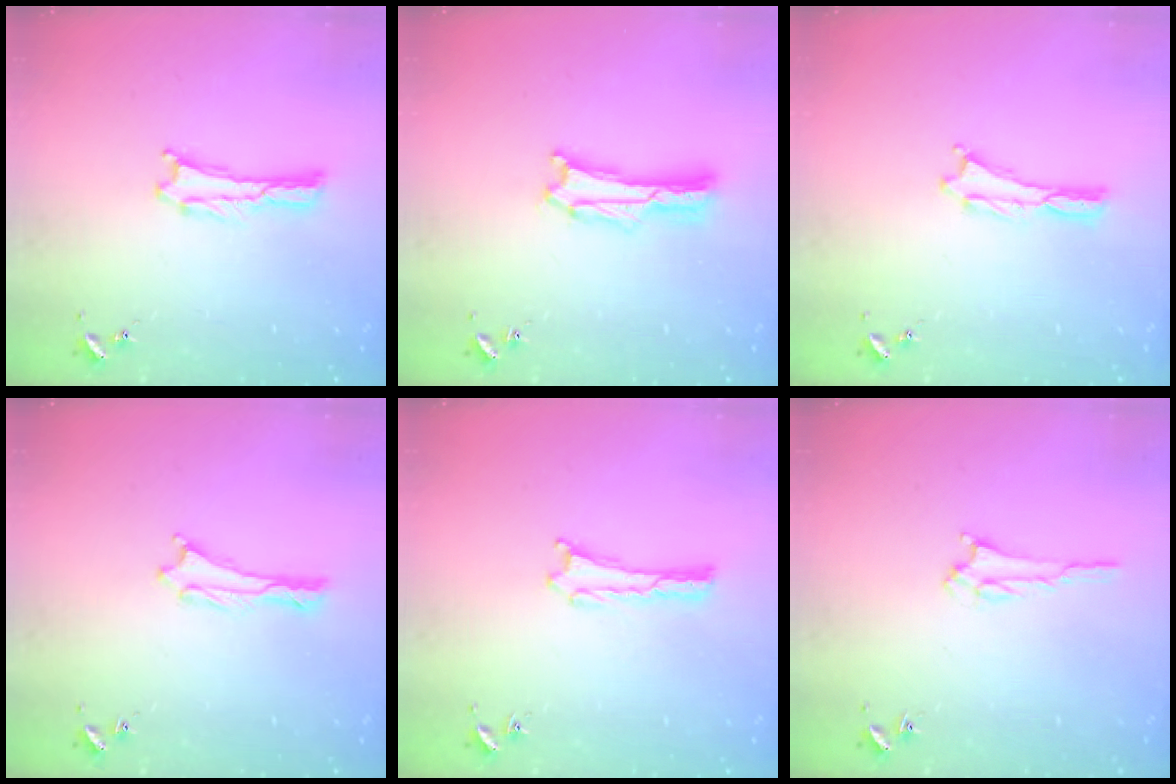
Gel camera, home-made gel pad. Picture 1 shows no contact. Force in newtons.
{"total": 1.7, "press": 1.7, "slide": 0.3}
{"total": 0.0}
{"total": 0.0}
{"total": 0.0}
{"total": 1.5, "press": 1.5, "slide": 0.2}